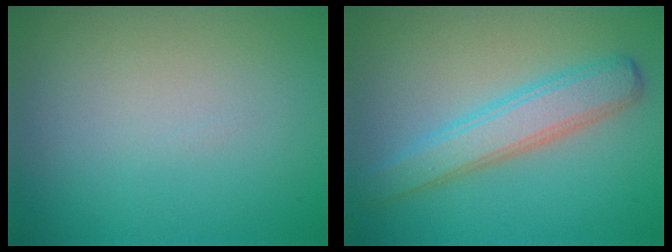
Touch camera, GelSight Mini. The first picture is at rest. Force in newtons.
{"total": 4.3, "press": 4.3, "slide": 0.1}